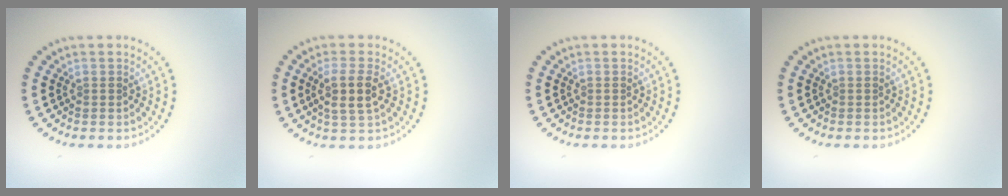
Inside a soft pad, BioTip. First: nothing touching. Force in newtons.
{"total": 2.9, "press": 2.6, "slide": 1.4}
{"total": 0.0}
{"total": 0.0}